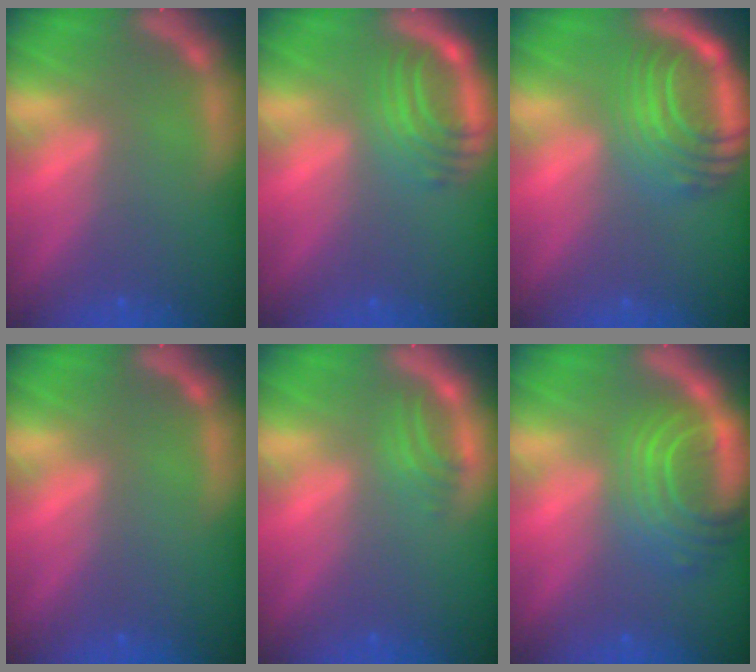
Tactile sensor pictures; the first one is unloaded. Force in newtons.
{"total": 5.0}
{"total": 8.5}
{"total": 0.0}
{"total": 2.0}
{"total": 8.1}